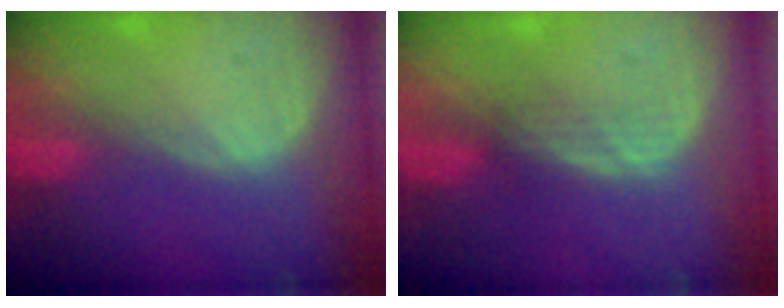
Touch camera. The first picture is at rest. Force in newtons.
{"total": 2.2, "press": 2.1, "slide": 0.2}